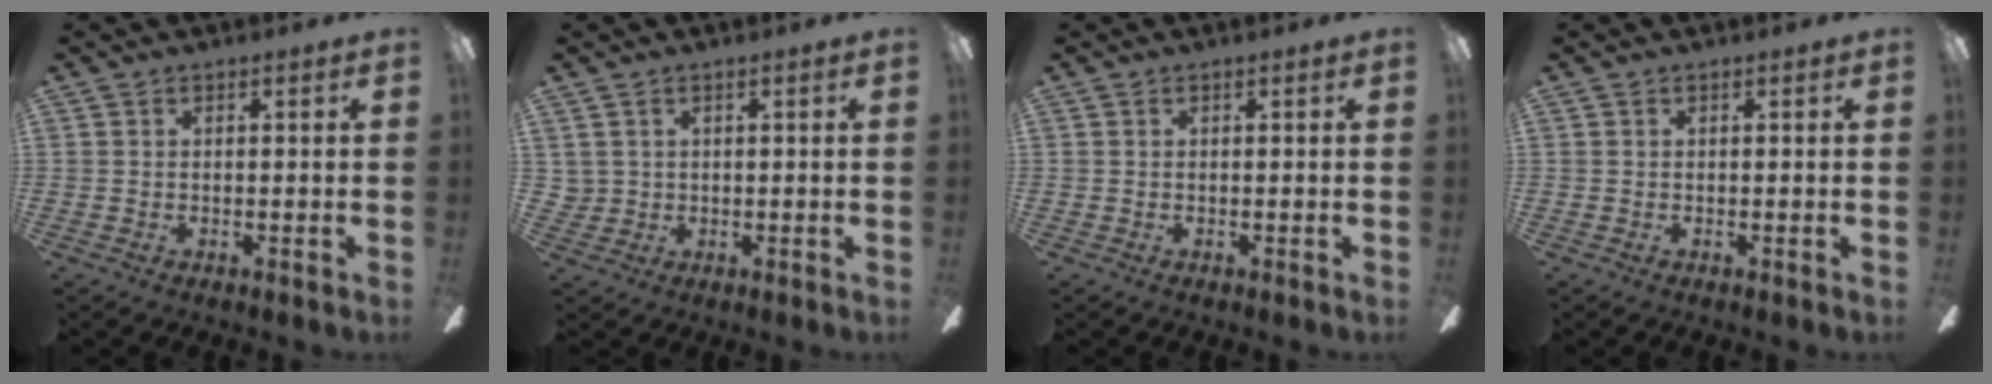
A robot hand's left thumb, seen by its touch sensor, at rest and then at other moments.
{"total": 2.4, "force": [1.1, 2.1, 0.2], "torque": [-0.010, 0.004, 0.022]}
{"total": 0.0}
{"total": 0.0}